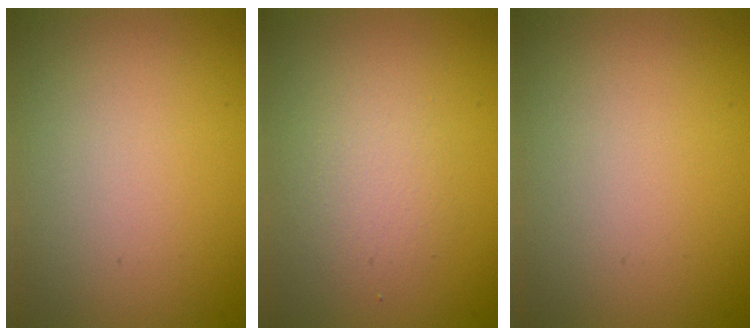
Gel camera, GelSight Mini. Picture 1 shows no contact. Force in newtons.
{"total": 2.1, "press": 2.1, "slide": 0.0}
{"total": 0.0}